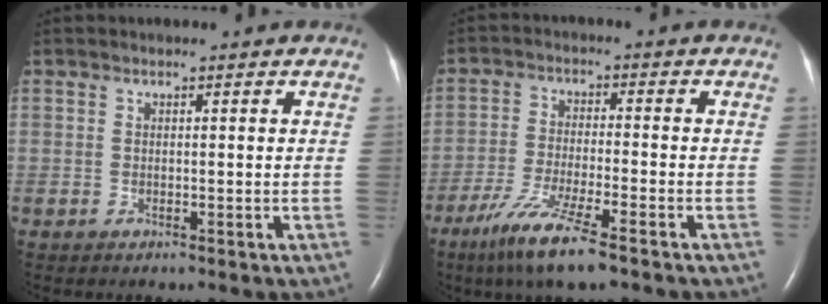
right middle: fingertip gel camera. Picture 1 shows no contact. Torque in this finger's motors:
{"motor_torque": [1.13, -1.01, 0.24, 0.09]}